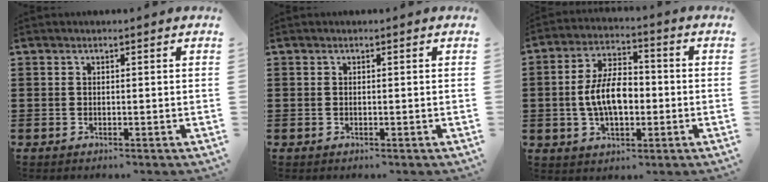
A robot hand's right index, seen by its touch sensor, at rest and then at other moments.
{"total": 0.0}
{"total": 8.3, "force": [-0.9, 4.5, 6.9], "torque": [-0.137, 0.005, -0.022]}